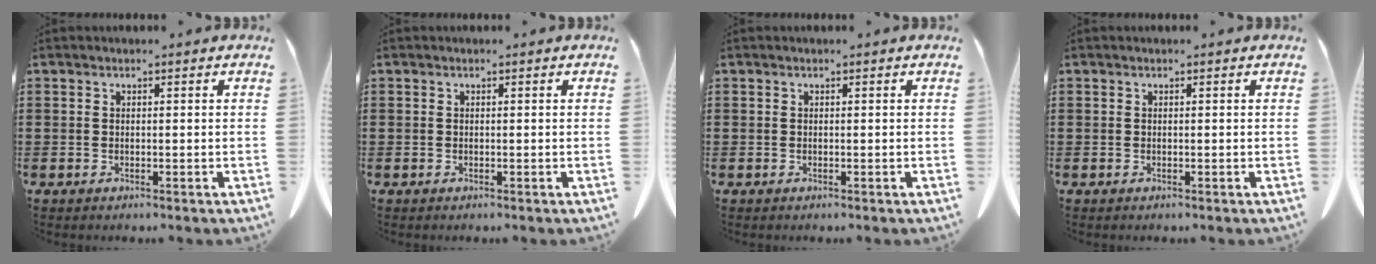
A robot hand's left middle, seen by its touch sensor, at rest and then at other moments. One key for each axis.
{"total": 0.0}
{"total": 0.0}
{"total": 0.0}